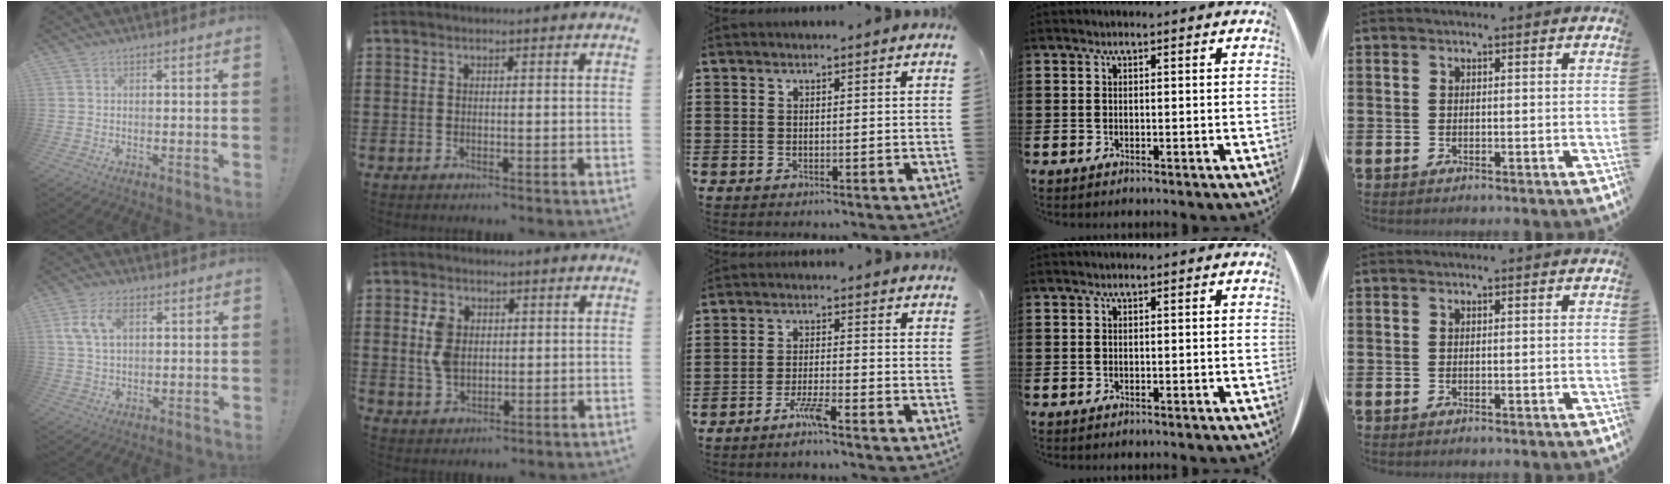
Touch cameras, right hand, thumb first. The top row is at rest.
{"thumb": {"total": 8.3, "force": [2.8, 5.2, 5.9], "torque": [-0.116, 0.003, 0.052]}, "index": {"total": 5.1, "force": [0.9, 3.5, 3.5], "torque": [-0.093, 0.006, 0.010]}, "middle": {"total": 3.8, "force": [-2.7, 0.1, 2.7], "torque": [-0.060, -0.004, -0.052]}}